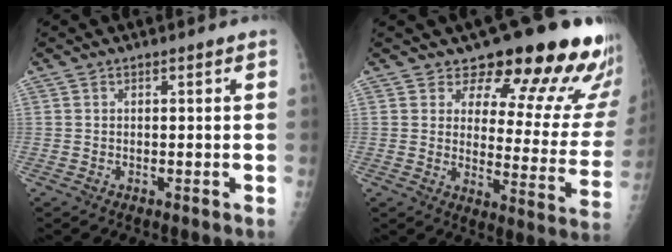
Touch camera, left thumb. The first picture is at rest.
{"total": 18.7, "force": [15.0, 6.4, 9.1], "torque": [-0.064, -0.108, 0.172]}